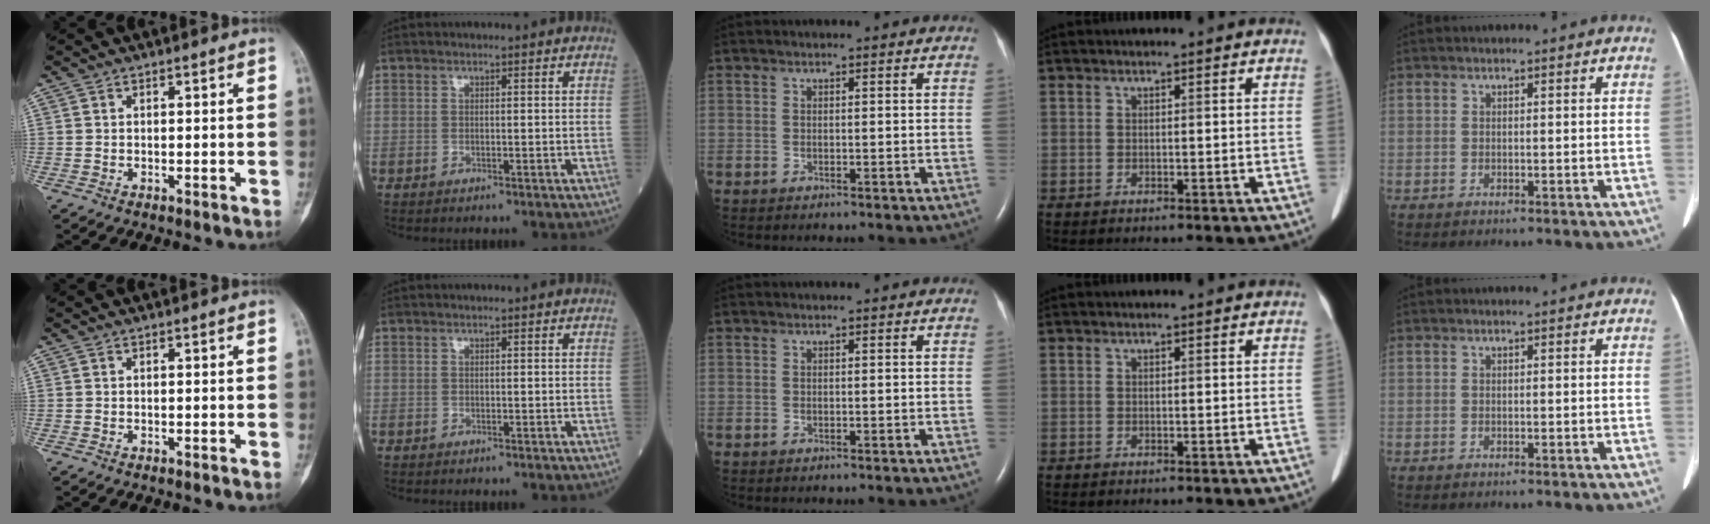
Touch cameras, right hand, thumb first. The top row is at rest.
{}